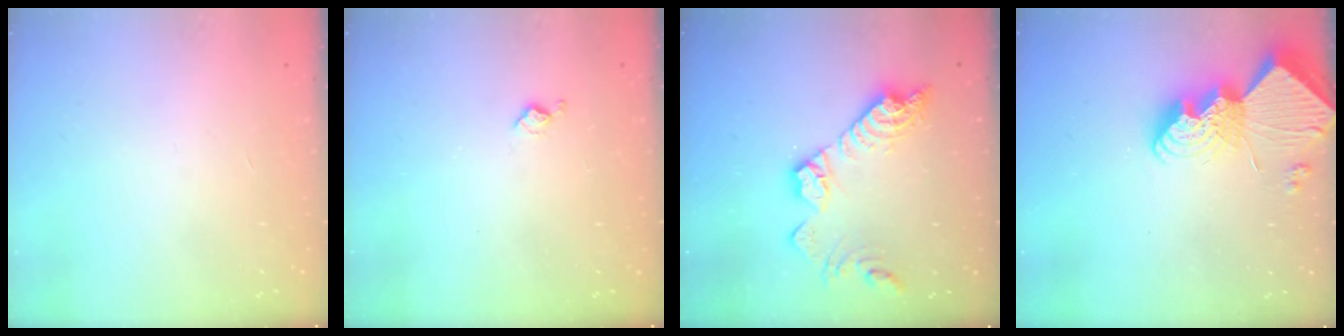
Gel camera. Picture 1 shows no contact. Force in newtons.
{"total": 5.0, "press": 4.9, "slide": 0.8}
{"total": 15.8, "press": 15.7, "slide": 1.1}
{"total": 13.3, "press": 13.3, "slide": 1.2}